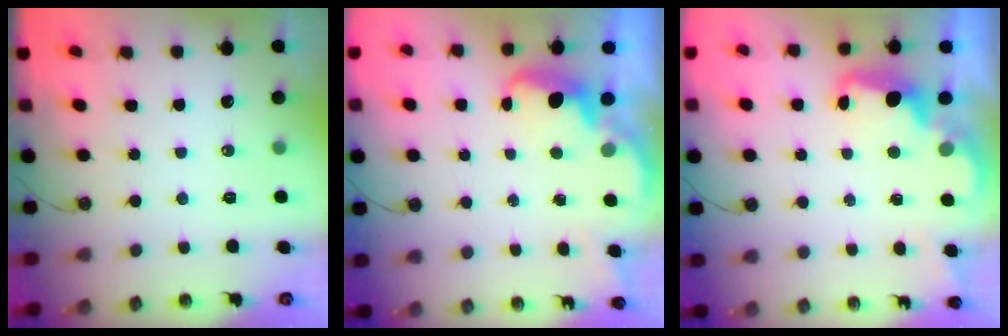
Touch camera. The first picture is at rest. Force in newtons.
{"total": 2.9, "press": 2.9, "slide": 0.6}
{"total": 2.8, "press": 2.7, "slide": 0.7}